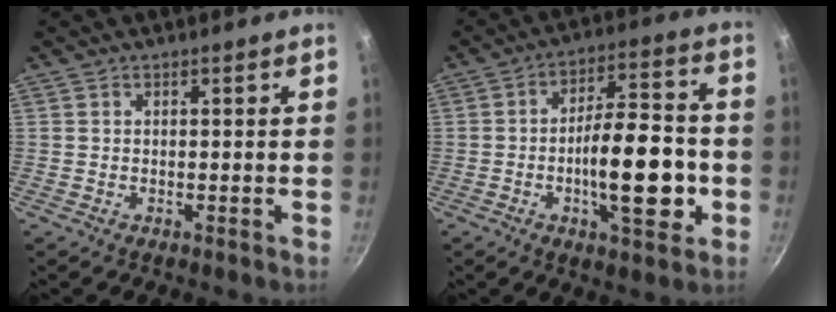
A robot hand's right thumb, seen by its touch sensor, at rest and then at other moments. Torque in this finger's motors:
{"motor_torque": [-0.11, 0.66, 1.27, 0.13, 0.13]}